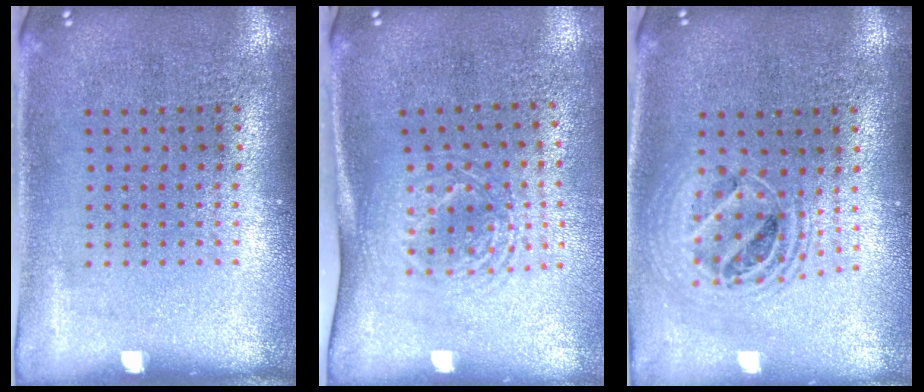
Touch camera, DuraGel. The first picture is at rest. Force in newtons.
{"total": 1.6, "press": 1.3, "slide": 1.0}
{"total": 1.8, "press": 1.5, "slide": 1.0}